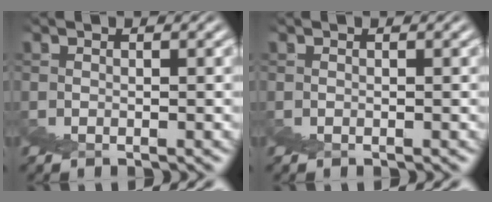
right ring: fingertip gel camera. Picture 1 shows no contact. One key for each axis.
{"total": 0.0}